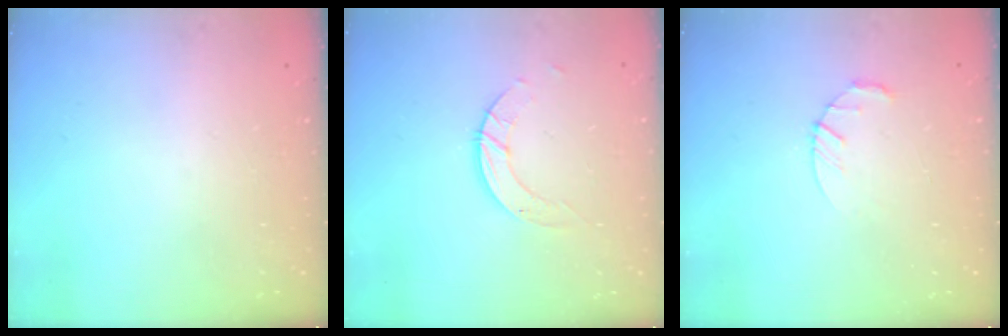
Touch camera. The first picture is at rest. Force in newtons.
{"total": 5.1, "press": 5.1, "slide": 0.2}
{"total": 3.5, "press": 3.4, "slide": 0.5}